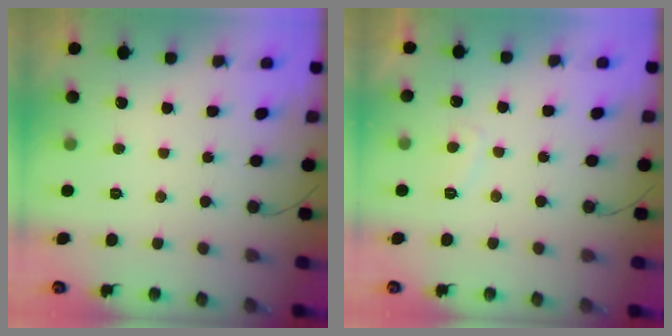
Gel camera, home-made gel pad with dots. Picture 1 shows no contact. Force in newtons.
{"total": 2.6, "press": 2.4, "slide": 0.8}